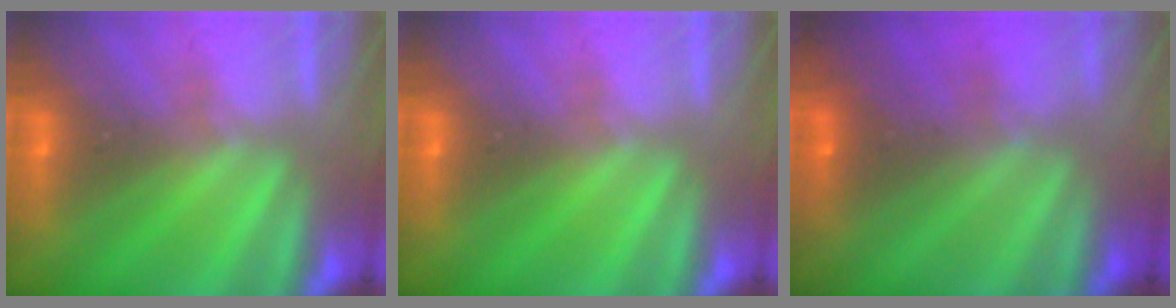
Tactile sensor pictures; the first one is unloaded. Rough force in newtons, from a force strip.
{"total": 0.0}
{"total": 2.9}